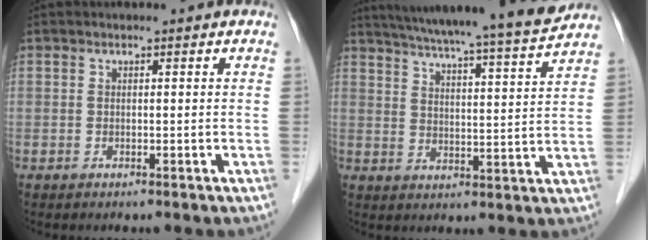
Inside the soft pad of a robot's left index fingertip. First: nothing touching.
{"total": 17.4, "force": [15.9, -1.1, 7.0], "torque": [-0.117, -0.028, 0.220]}